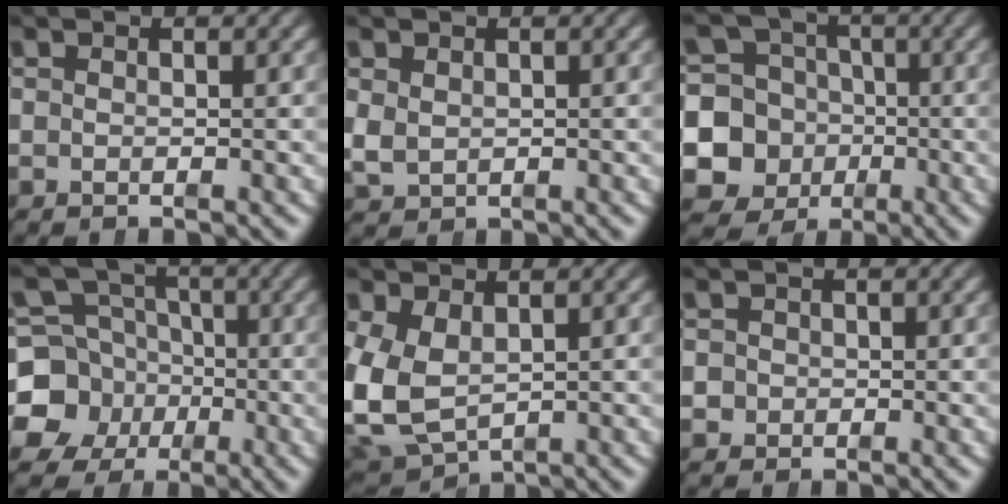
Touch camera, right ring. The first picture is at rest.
{"total": 1.6, "force": [0.3, 1.4, 0.7], "torque": [-0.025, -0.012, 0.018]}
{"total": 17.1, "force": [-4.5, 15.9, 4.5], "torque": [-0.123, -0.082, -0.075]}
{"total": 13.7, "force": [-3.1, 12.6, 4.3], "torque": [-0.087, -0.056, -0.052]}
{"total": 7.9, "force": [-0.6, 6.8, 4.0], "torque": [-0.123, -0.036, 0.008]}
{"total": 1.8, "force": [-0.5, 1.8, 0.1], "torque": [-0.011, -0.007, -0.009]}